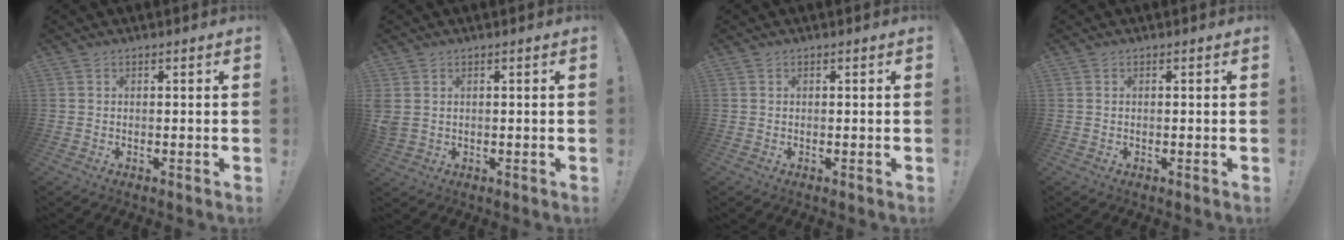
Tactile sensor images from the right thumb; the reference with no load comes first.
{"total": 3.1, "force": [1.0, 2.2, 2.0], "torque": [-0.053, 0.000, 0.018]}
{"total": 0.0}
{"total": 0.0}